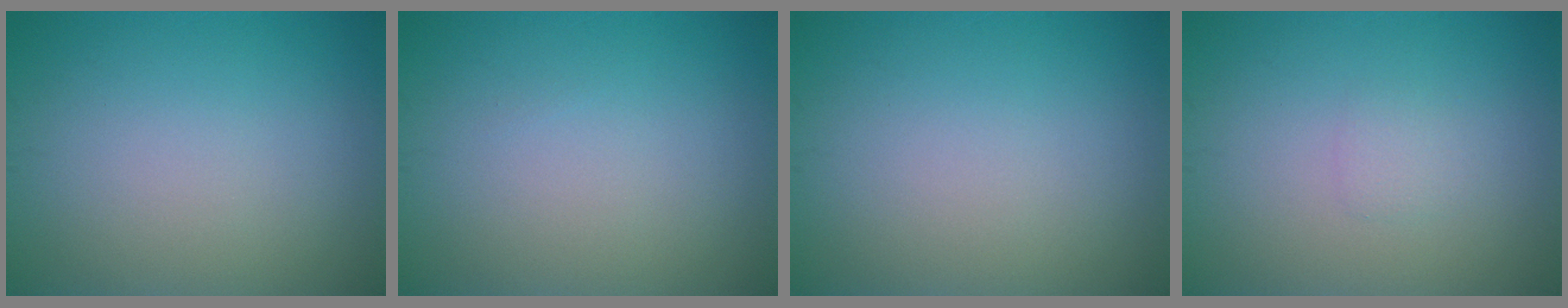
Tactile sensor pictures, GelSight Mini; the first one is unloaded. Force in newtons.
{"total": 0.0}
{"total": 0.0}
{"total": 0.9, "press": 0.9, "slide": 0.1}